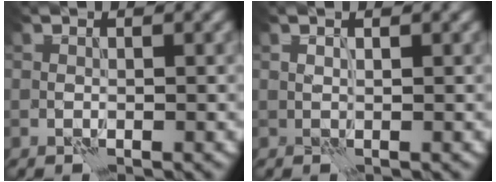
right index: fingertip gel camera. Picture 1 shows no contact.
{"total": 1.2, "force": [0.9, -0.7, -0.4], "torque": [0.004, 0.000, 0.019]}